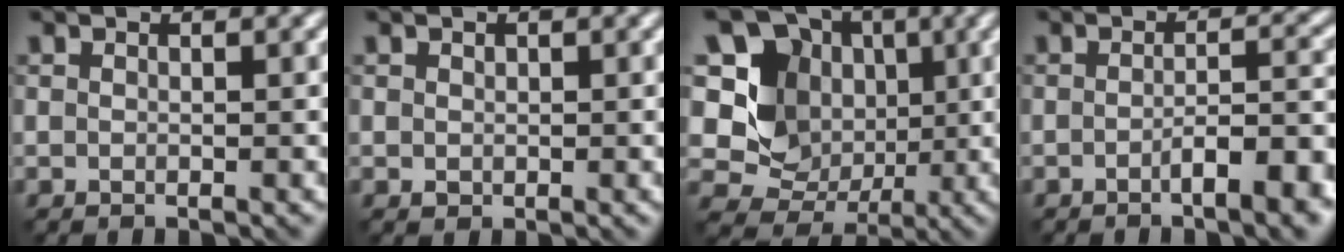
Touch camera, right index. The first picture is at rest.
{"total": 0.6, "force": [0.1, 0.6, 0.2], "torque": [-0.002, -0.006, 0.006]}
{"total": 13.0, "force": [2.7, 11.3, 5.8], "torque": [-0.140, 0.026, 0.030]}
{"total": 5.5, "force": [-2.6, 1.5, 4.6], "torque": [-0.058, 0.006, -0.044]}